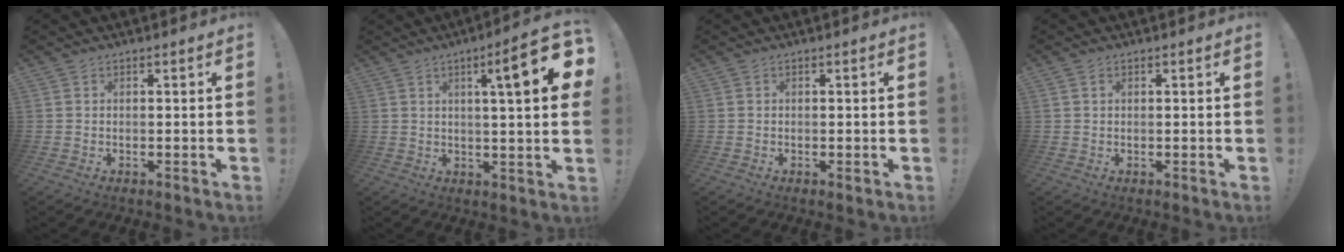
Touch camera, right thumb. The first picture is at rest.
{"total": 13.3, "force": [4.3, 1.3, 12.5], "torque": [-0.176, -0.021, 0.052]}
{"total": 0.5, "force": [0.2, 0.2, 0.5], "torque": [-0.006, -0.001, 0.002]}
{"total": 0.9, "force": [0.4, 0.6, 0.5], "torque": [-0.006, -0.001, 0.007]}